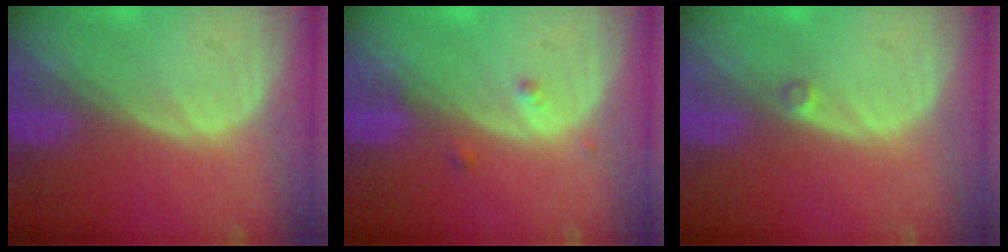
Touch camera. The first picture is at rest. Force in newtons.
{"total": 1.3, "press": 1.3, "slide": 0.0}
{"total": 1.0, "press": 0.8, "slide": 0.5}